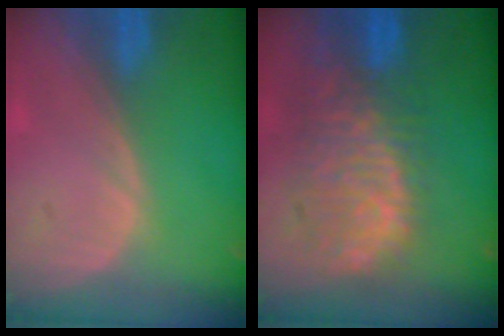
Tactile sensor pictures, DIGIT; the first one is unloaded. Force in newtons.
{"total": 11.1, "press": 9.6, "slide": 5.6}